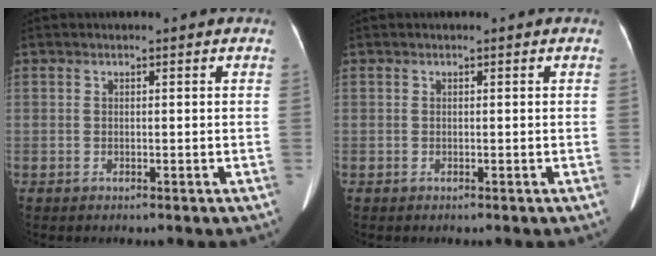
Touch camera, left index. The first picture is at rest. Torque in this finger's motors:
{"motor_torque": [-0.02, 0.00, 0.00, 0.00]}